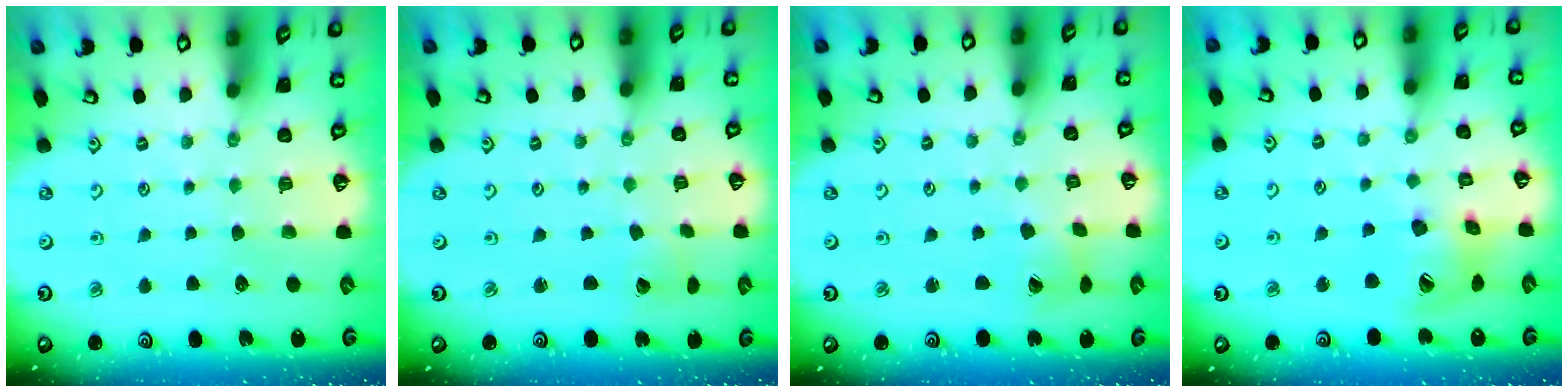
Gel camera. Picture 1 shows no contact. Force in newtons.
{"total": 2.5, "press": 2.5, "slide": 0.1}
{"total": 2.8, "press": 2.7, "slide": 0.4}
{"total": 15.8, "press": 15.6, "slide": 2.4}